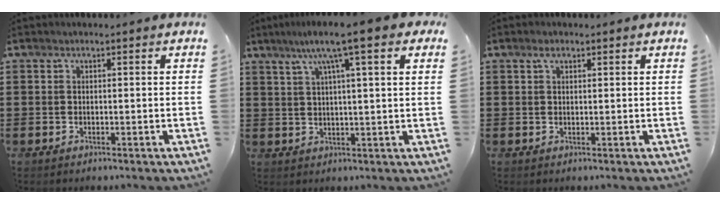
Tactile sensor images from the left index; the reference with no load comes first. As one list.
[{"total": 8.1, "force": [4.6, 0.5, 6.6], "torque": [-0.143, 0.001, 0.075]}, {"total": 1.4, "force": [0.8, 0.7, 0.9], "torque": [-0.020, 0.004, 0.014]}]